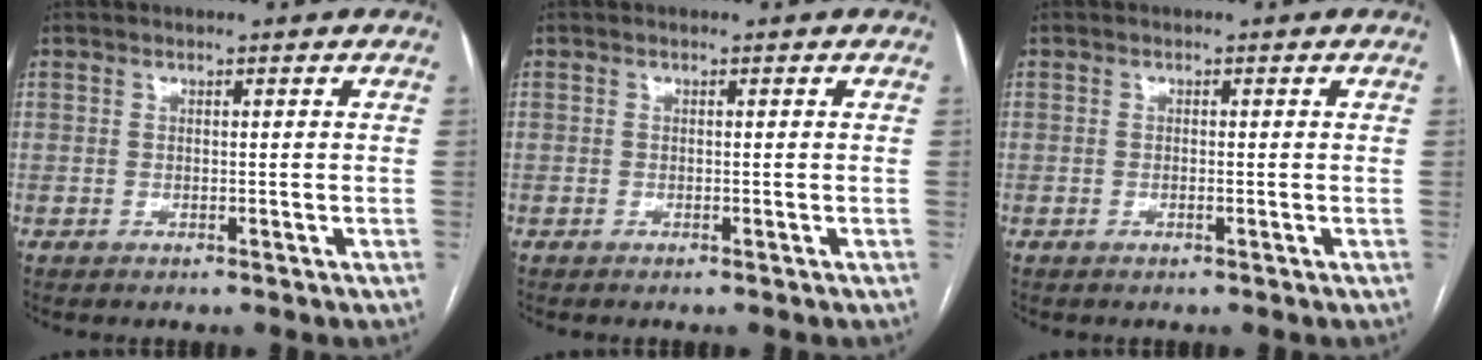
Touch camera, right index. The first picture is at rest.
{"total": 0.0}
{"total": 0.5, "force": [-0.1, 0.1, 0.5], "torque": [-0.010, -0.001, -0.002]}